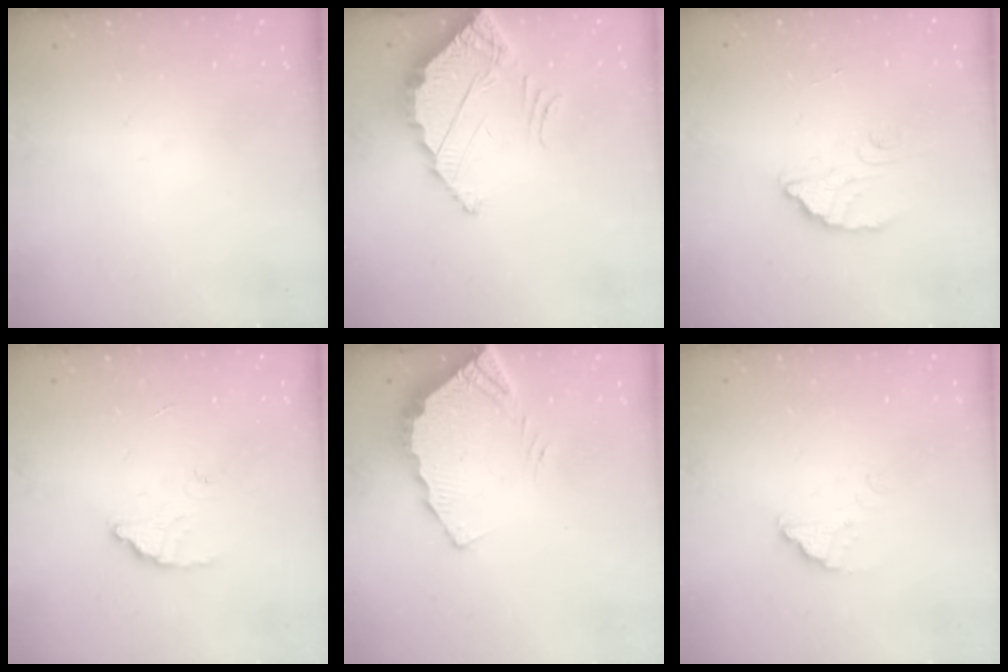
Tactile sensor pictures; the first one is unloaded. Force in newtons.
{"total": 4.0, "press": 4.0, "slide": 0.3}
{"total": 2.6, "press": 2.6, "slide": 0.1}
{"total": 2.6, "press": 2.6, "slide": 0.2}
{"total": 3.9, "press": 3.9, "slide": 0.2}
{"total": 2.2, "press": 2.2, "slide": 0.0}